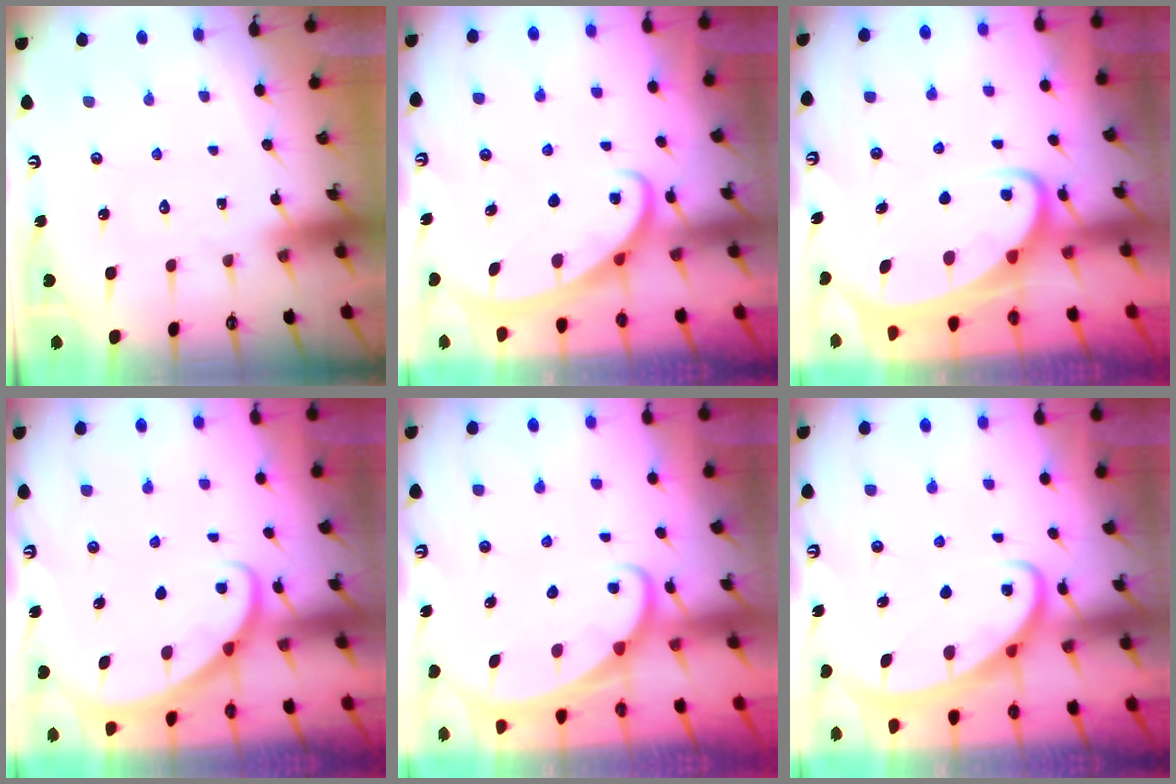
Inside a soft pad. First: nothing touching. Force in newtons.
{"total": 2.7, "press": 2.7, "slide": 0.4}
{"total": 4.5, "press": 4.4, "slide": 0.6}
{"total": 3.3, "press": 3.3, "slide": 0.2}
{"total": 1.6, "press": 1.6, "slide": 0.1}
{"total": 2.5, "press": 2.4, "slide": 0.3}